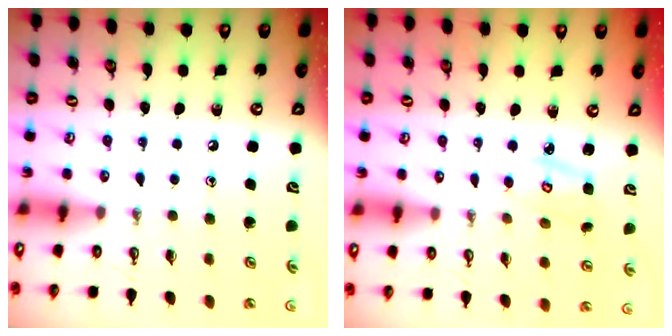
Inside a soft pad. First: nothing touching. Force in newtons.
{"total": 3.4, "press": 3.4, "slide": 0.2}